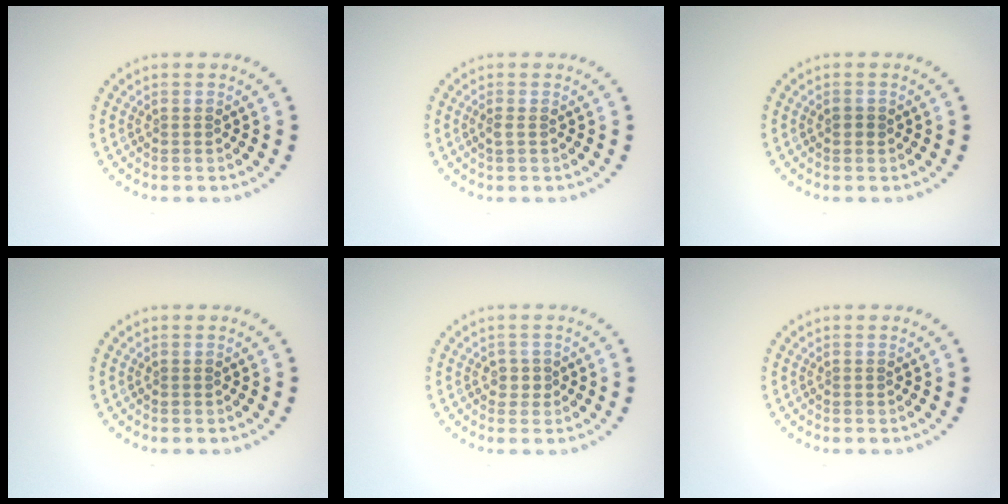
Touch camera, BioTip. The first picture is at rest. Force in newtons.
{"total": 0.9, "press": 0.8, "slide": 0.4}
{"total": 0.7, "press": 0.6, "slide": 0.2}
{"total": 0.0}
{"total": 1.1, "press": 1.0, "slide": 0.6}
{"total": 0.0}